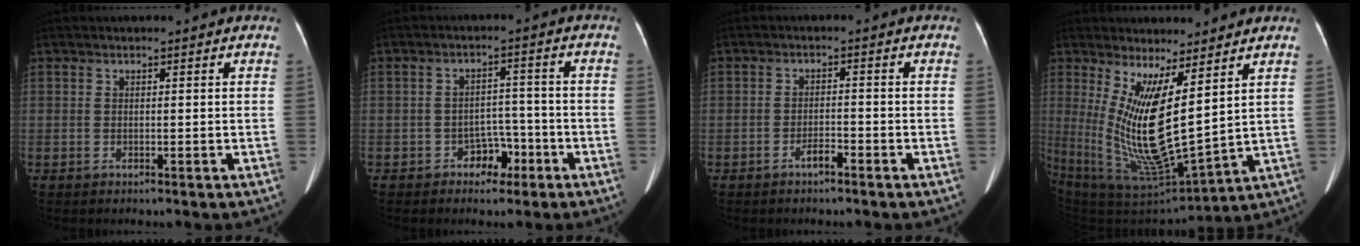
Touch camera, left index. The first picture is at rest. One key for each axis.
{"total": 3.9, "fx": -2.4, "fy": 2.7, "fz": 1.6, "tx": -0.021, "ty": 0.016, "tz": -0.033}
{"total": 1.9, "fx": -1.5, "fy": 0.4, "fz": 1.1, "tx": -0.020, "ty": 0.001, "tz": -0.027}
{"total": 13.0, "fx": 4.2, "fy": 2.1, "fz": 12.1, "tx": -0.248, "ty": -0.031, "tz": 0.093}